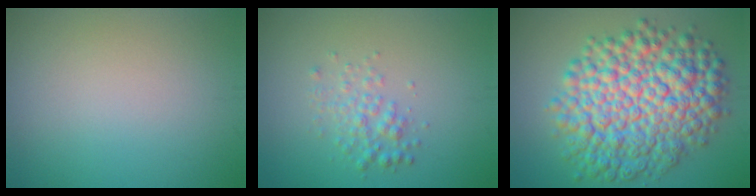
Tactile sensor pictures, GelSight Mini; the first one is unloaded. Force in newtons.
{"total": 2.1, "press": 2.1, "slide": 0.0}
{"total": 11.5, "press": 11.5, "slide": 0.2}